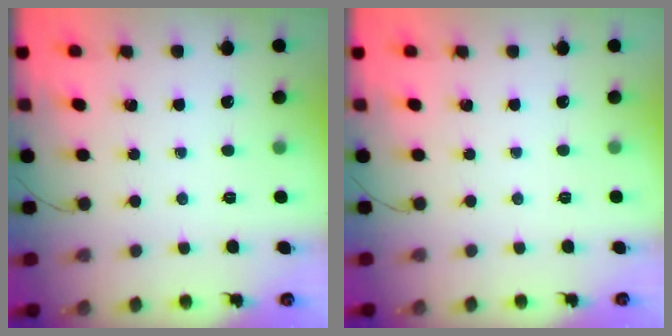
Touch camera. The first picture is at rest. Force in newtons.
{"total": 2.5, "press": 2.4, "slide": 0.5}